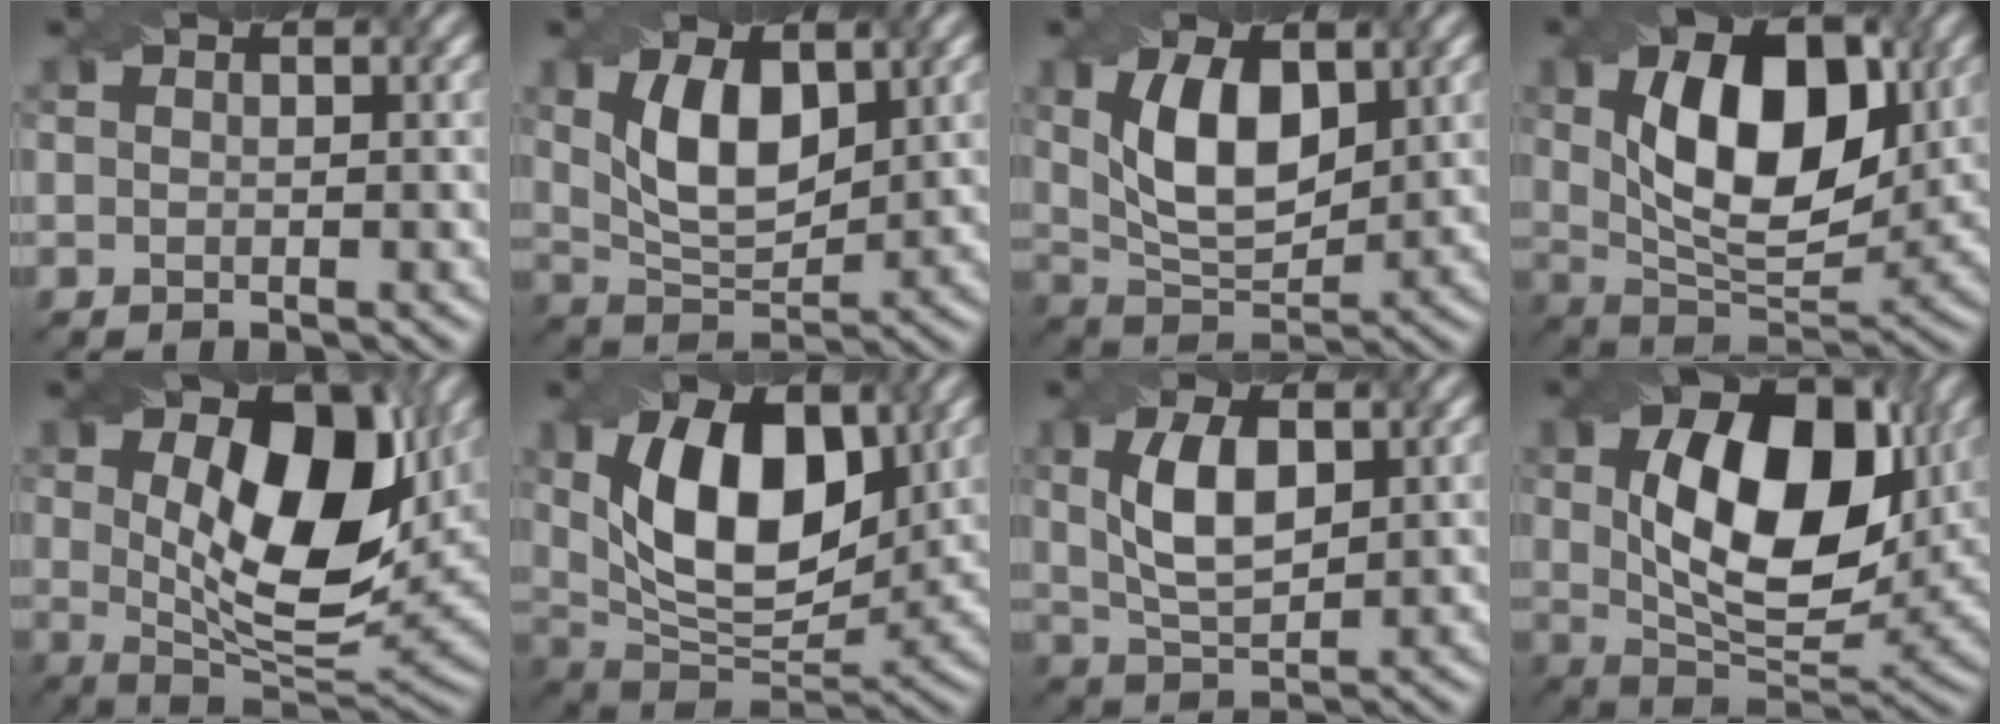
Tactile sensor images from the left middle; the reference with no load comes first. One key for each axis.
{"total": 6.2, "fx": 1.7, "fy": 3.2, "fz": 5.1, "tx": -0.103, "ty": 0.005, "tz": 0.035}
{"total": 7.3, "fx": 1.5, "fy": 3.8, "fz": 6.0, "tx": -0.120, "ty": 0.008, "tz": 0.032}
{"total": 11.2, "fx": 2.3, "fy": 6.0, "fz": 9.2, "tx": -0.145, "ty": 0.005, "tz": 0.037}
{"total": 12.0, "fx": 2.4, "fy": 5.8, "fz": 10.2, "tx": -0.157, "ty": -0.002, "tz": 0.040}
{"total": 11.2, "fx": 2.4, "fy": 6.2, "fz": 9.0, "tx": -0.155, "ty": 0.003, "tz": 0.039}
{"total": 5.2, "fx": 0.8, "fy": 2.5, "fz": 4.4, "tx": -0.096, "ty": 0.009, "tz": 0.021}
{"total": 12.5, "fx": 2.5, "fy": 7.1, "fz": 9.9, "tx": -0.167, "ty": 0.001, "tz": 0.045}